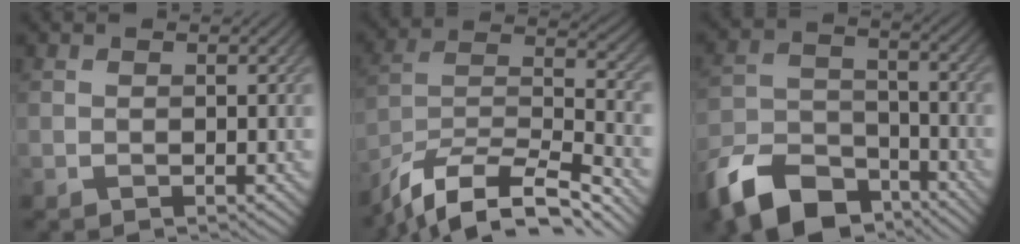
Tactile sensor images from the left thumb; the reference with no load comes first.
{"total": 14.3, "force": [-12.0, 3.3, 7.1], "torque": [-0.141, 0.003, -0.209]}
{"total": 12.5, "force": [-9.2, 6.1, 5.9], "torque": [-0.131, -0.019, -0.175]}